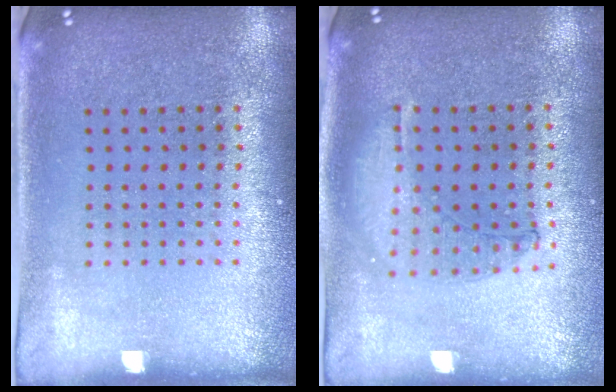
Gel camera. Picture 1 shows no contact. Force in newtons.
{"total": 0.7, "press": 0.7, "slide": 0.2}